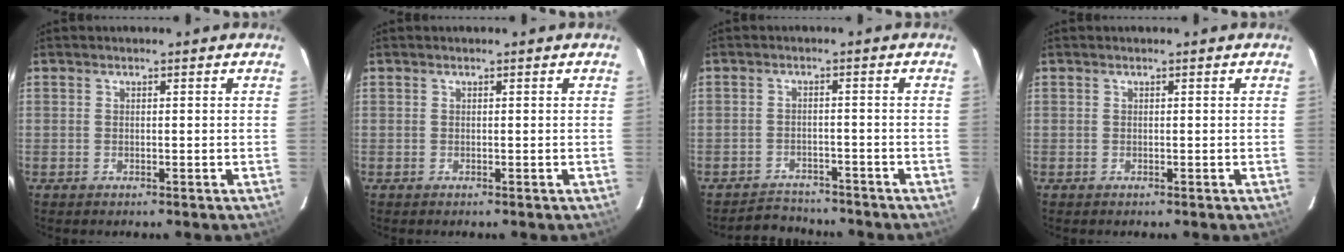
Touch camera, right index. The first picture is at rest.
{"total": 0.0}
{"total": 6.1, "force": [-5.8, 2.1, 0.4], "torque": [-0.025, 0.007, -0.085]}
{"total": 0.0}